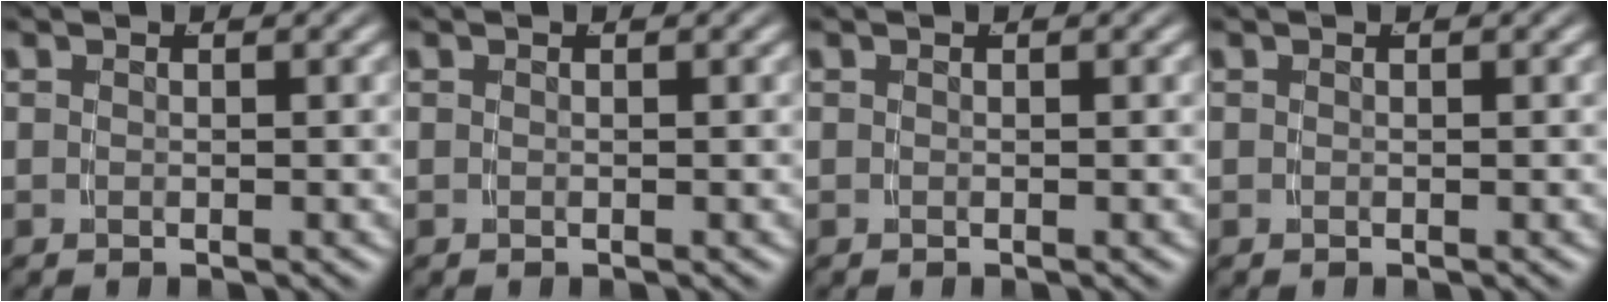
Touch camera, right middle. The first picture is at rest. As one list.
[{"total": 0.0}, {"total": 0.0}, {"total": 0.0}]